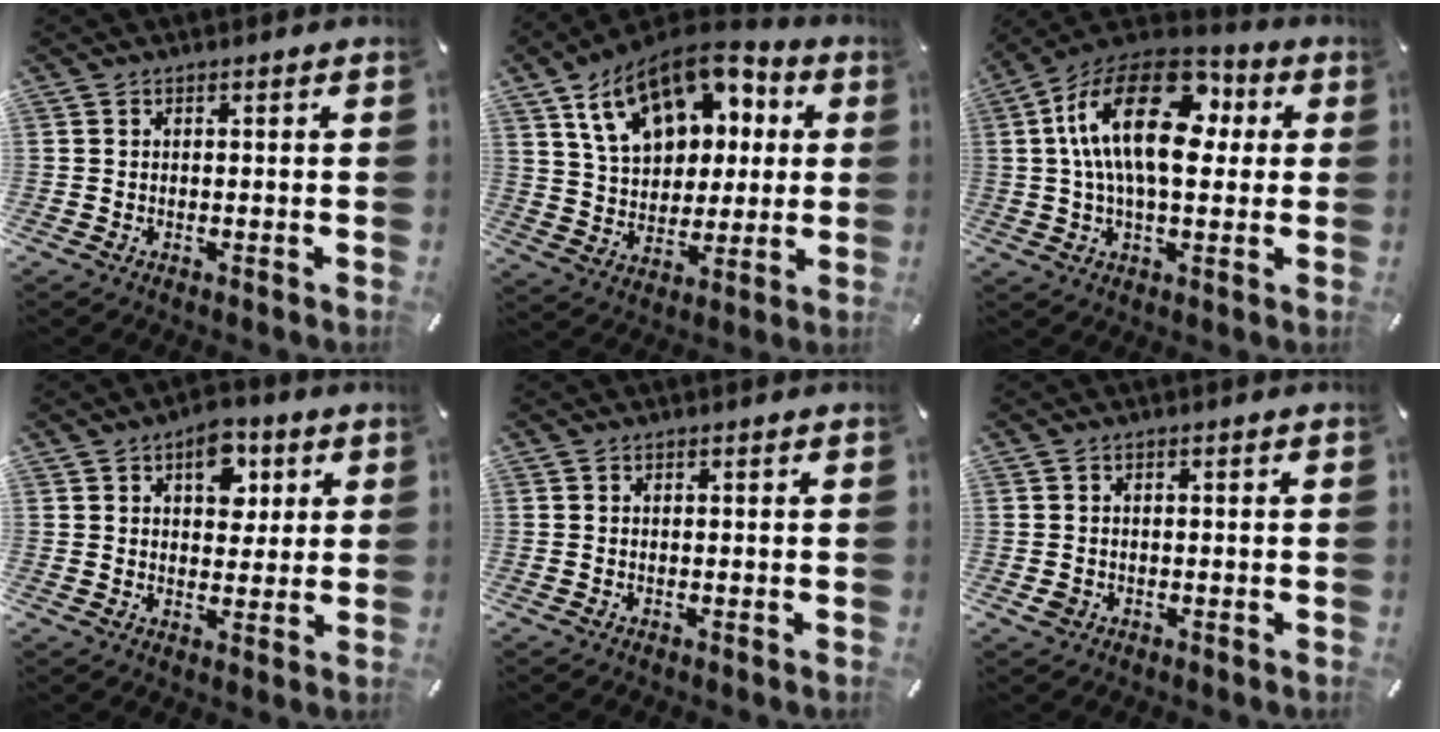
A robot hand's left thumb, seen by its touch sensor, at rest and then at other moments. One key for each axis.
{"total": 18.3, "fx": 8.8, "fy": 12.1, "fz": 10.6, "tx": -0.191, "ty": -0.030, "tz": 0.161}
{"total": 21.0, "fx": 4.8, "fy": 11.6, "fz": 16.9, "tx": -0.324, "ty": -0.008, "tz": 0.074}
{"total": 8.7, "fx": 3.6, "fy": 5.7, "fz": 5.4, "tx": -0.052, "ty": -0.010, "tz": 0.056}
{"total": 0.0}
{"total": 1.7, "fx": -0.5, "fy": 1.4, "fz": 0.7, "tx": -0.012, "ty": 0.003, "tz": -0.011}